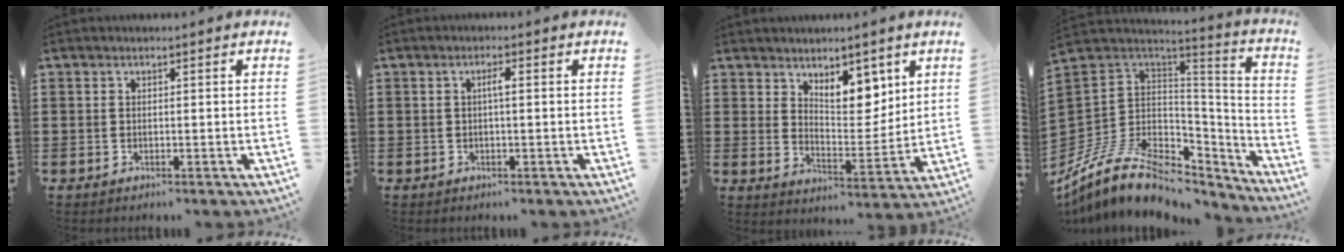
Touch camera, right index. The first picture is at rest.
{"total": 1.6, "force": [-0.1, 0.1, 1.6], "torque": [-0.029, 0.001, -0.003]}
{"total": 7.2, "force": [5.1, 3.5, 3.8], "torque": [-0.066, -0.023, 0.089]}
{"total": 12.0, "force": [-7.3, 7.1, 6.4], "torque": [-0.150, 0.009, -0.129]}